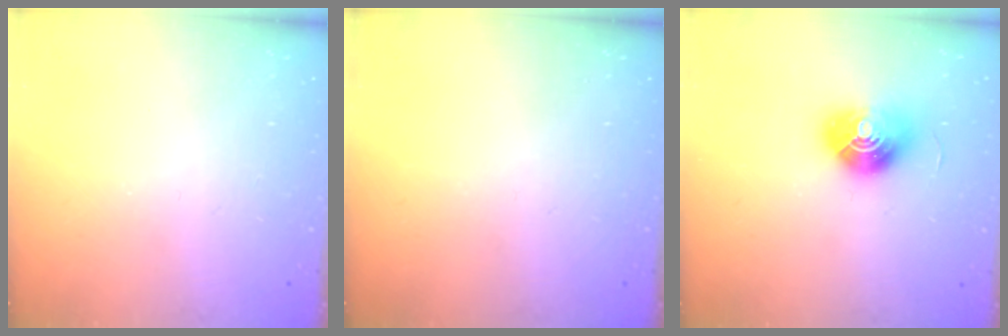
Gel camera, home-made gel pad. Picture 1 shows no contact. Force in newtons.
{"total": 0.0}
{"total": 10.4, "press": 10.4, "slide": 0.3}